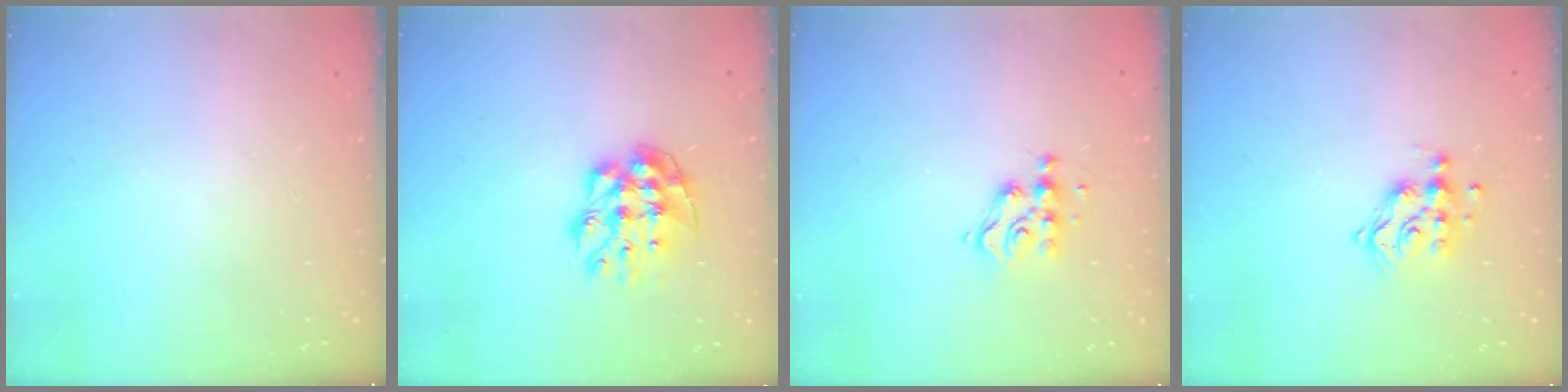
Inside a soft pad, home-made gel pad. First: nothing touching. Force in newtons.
{"total": 9.6, "press": 9.6, "slide": 0.7}
{"total": 6.5, "press": 6.5, "slide": 0.3}
{"total": 10.2, "press": 10.2, "slide": 0.7}